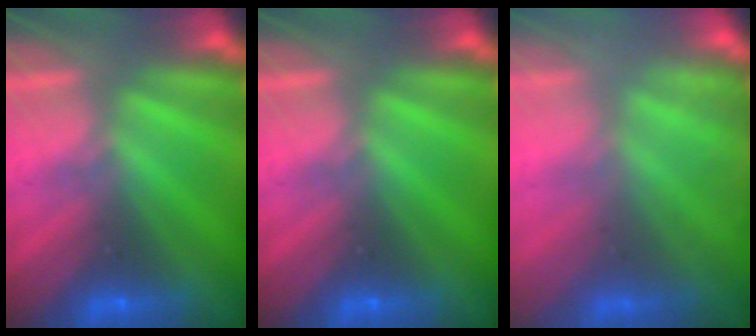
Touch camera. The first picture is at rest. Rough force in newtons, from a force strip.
{"total": 0.0}
{"total": 2.2}